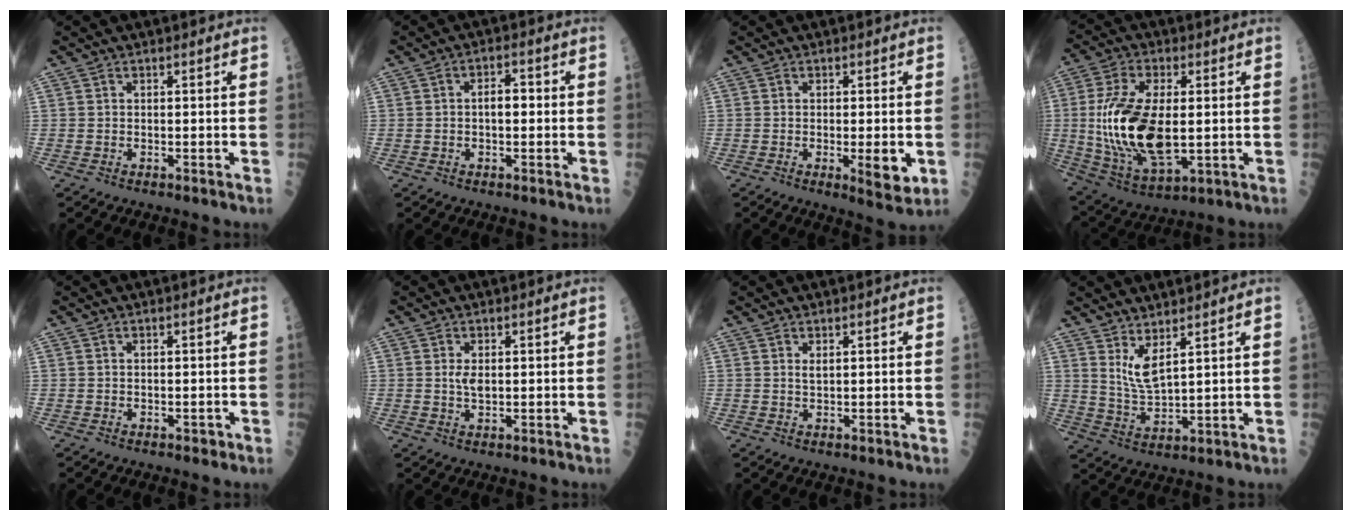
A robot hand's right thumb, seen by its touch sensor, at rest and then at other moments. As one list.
[{"total": 3.5, "force": [0.0, 1.8, 3.0], "torque": [-0.037, 0.012, -0.002]}, {"total": 5.3, "force": [-1.0, 1.5, 5.0], "torque": [-0.062, -0.010, -0.012]}, {"total": 19.8, "force": [-0.2, 9.2, 17.5], "torque": [-0.353, -0.017, 0.009]}, {"total": 0.9, "force": [-0.4, 0.6, 0.5], "torque": [0.002, 0.002, -0.006]}, {"total": 2.3, "force": [0.4, 1.1, 2.0], "torque": [-0.033, -0.003, 0.008]}, {"total": 0.9, "force": [0.5, 0.3, 0.7], "torque": [-0.011, -0.004, 0.010]}, {"total": 5.7, "force": [3.4, 1.2, 4.5], "torque": [-0.091, -0.042, 0.076]}]